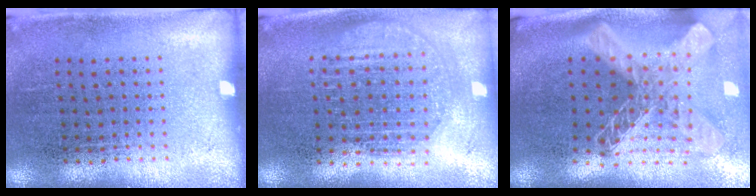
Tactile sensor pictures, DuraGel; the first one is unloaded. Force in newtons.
{"total": 1.9, "press": 1.5, "slide": 1.0}
{"total": 2.9, "press": 2.0, "slide": 2.1}